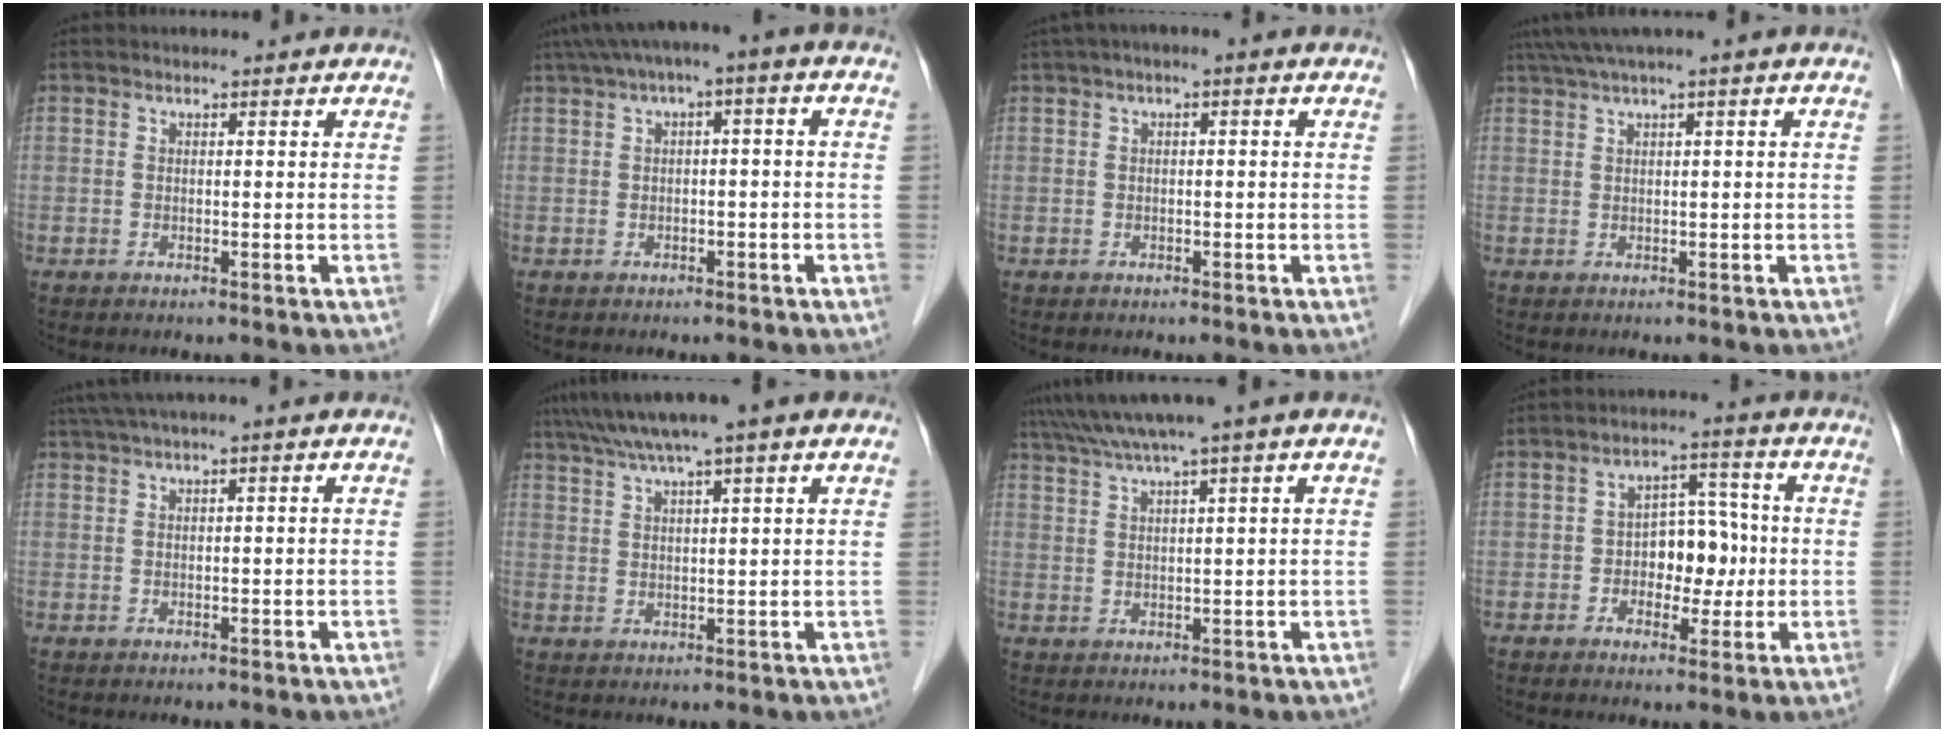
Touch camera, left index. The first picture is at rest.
{"total": 5.8, "force": [1.1, 1.2, 5.6], "torque": [-0.096, 0.039, 0.015]}
{"total": 2.4, "force": [0.6, 0.4, 2.2], "torque": [-0.038, 0.015, 0.008]}
{"total": 3.6, "force": [2.0, -0.5, 3.0], "torque": [-0.066, 0.026, 0.042]}
{"total": 2.9, "force": [1.4, -0.2, 2.5], "torque": [-0.057, 0.023, 0.034]}
{"total": 9.2, "force": [6.3, 0.1, 6.7], "torque": [-0.110, 0.043, 0.099]}
{"total": 6.3, "force": [4.3, -1.3, 4.4], "torque": [-0.081, 0.030, 0.077]}
{"total": 6.7, "force": [-0.9, 4.2, 5.2], "torque": [-0.079, 0.022, -0.011]}